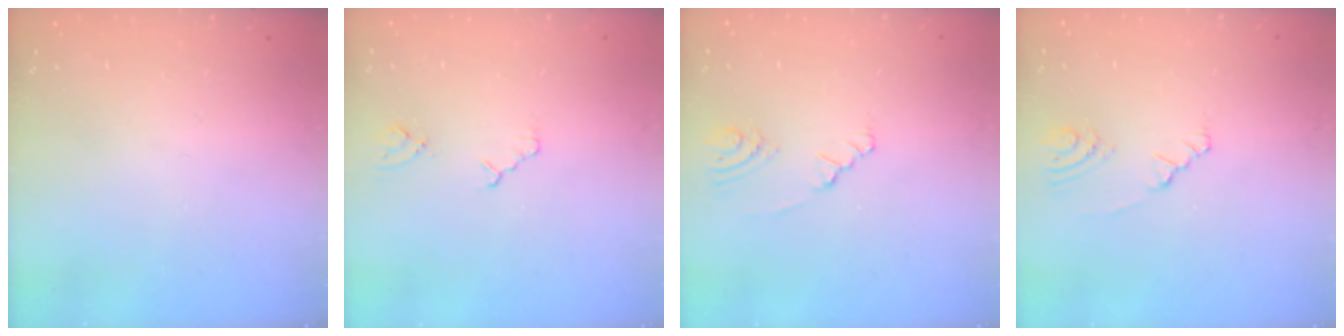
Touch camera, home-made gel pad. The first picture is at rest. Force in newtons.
{"total": 2.2, "press": 2.2, "slide": 0.4}
{"total": 2.8, "press": 2.8, "slide": 0.5}
{"total": 2.8, "press": 2.8, "slide": 0.5}